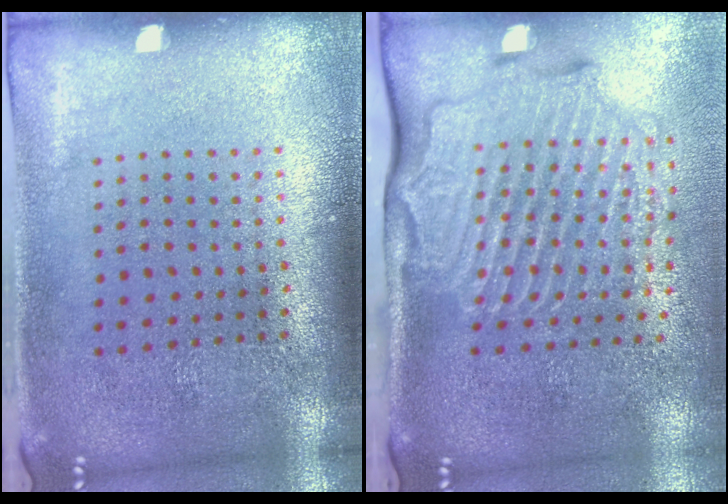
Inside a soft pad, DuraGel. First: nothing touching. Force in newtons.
{"total": 2.9, "press": 2.3, "slide": 1.8}